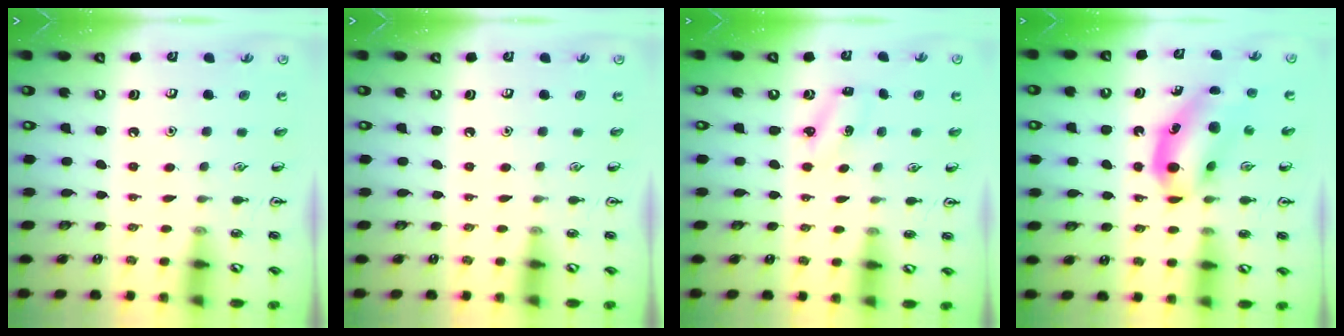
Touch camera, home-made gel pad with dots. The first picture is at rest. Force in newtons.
{"total": 0.0}
{"total": 2.5, "press": 2.3, "slide": 0.8}
{"total": 10.7, "press": 10.2, "slide": 3.1}